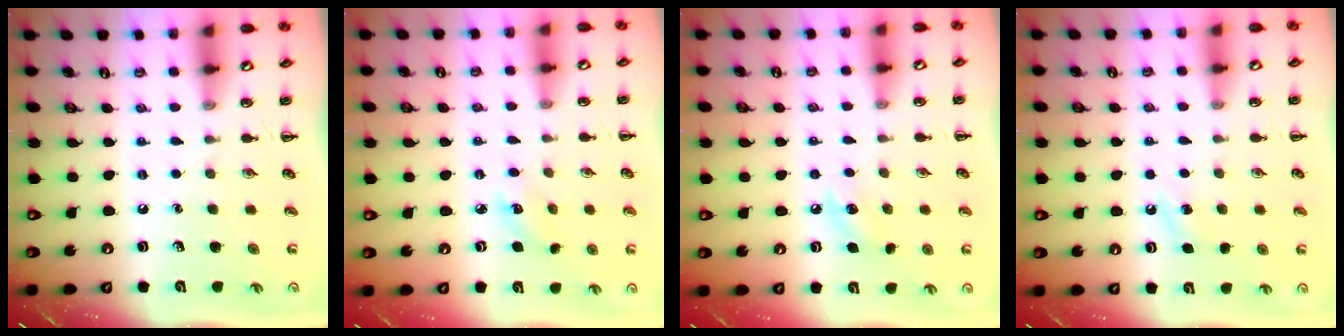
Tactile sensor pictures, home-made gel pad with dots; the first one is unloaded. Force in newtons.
{"total": 3.5, "press": 3.4, "slide": 0.8}
{"total": 6.3, "press": 6.1, "slide": 1.9}
{"total": 3.5, "press": 3.4, "slide": 1.1}